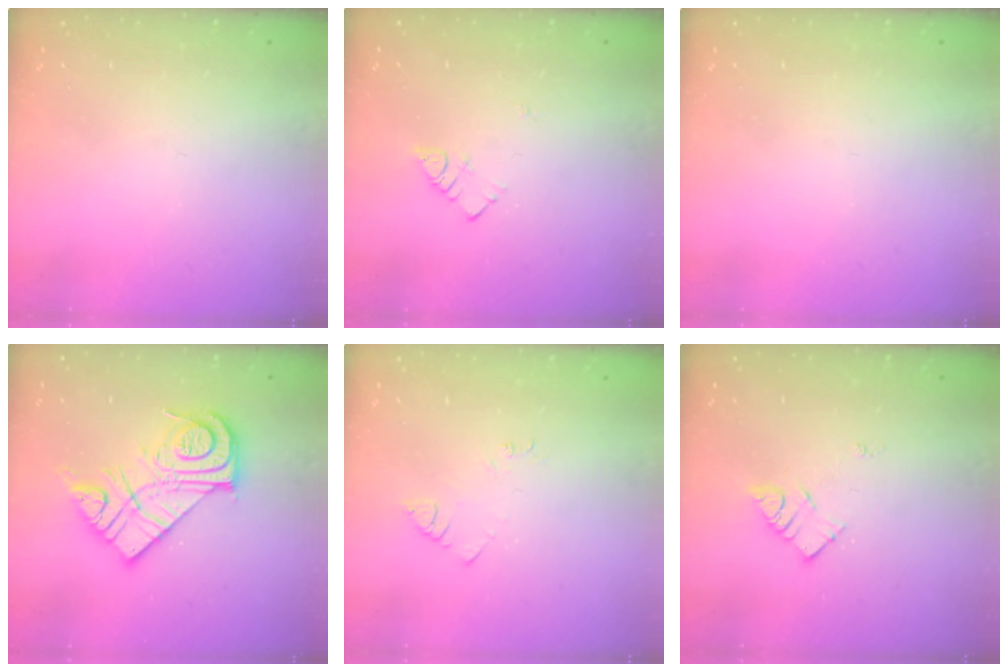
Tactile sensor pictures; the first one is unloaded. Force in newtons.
{"total": 2.9, "press": 2.9, "slide": 0.4}
{"total": 0.0}
{"total": 17.8, "press": 17.7, "slide": 1.4}
{"total": 2.9, "press": 2.9, "slide": 0.4}
{"total": 6.2, "press": 6.2, "slide": 0.0}